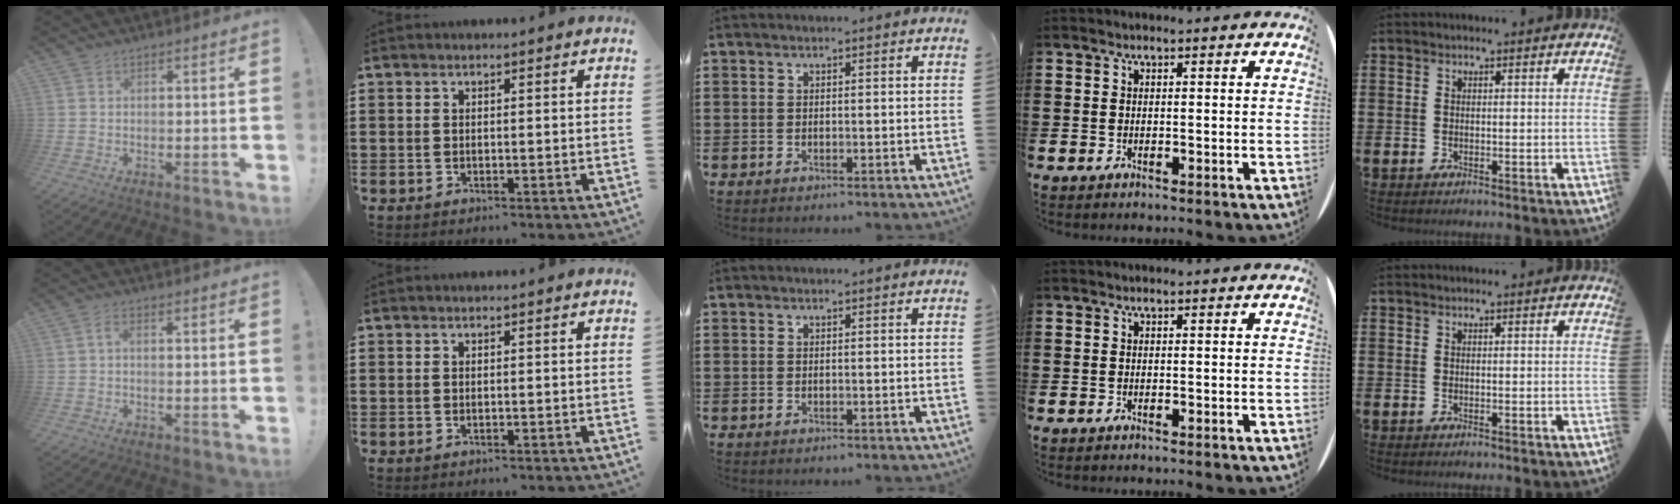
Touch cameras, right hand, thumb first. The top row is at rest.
{"thumb": {"total": 1.8, "force": [-0.5, 0.4, 1.7], "torque": [-0.033, 0.007, -0.010]}}